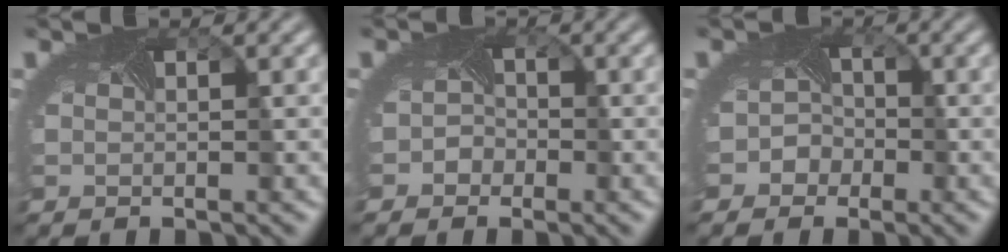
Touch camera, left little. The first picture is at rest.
{"total": 2.0, "force": [-1.2, 1.6, 0.3], "torque": [0.016, 0.004, -0.020]}
{"total": 3.4, "force": [-1.6, 2.9, 0.7], "torque": [0.015, 0.010, -0.031]}